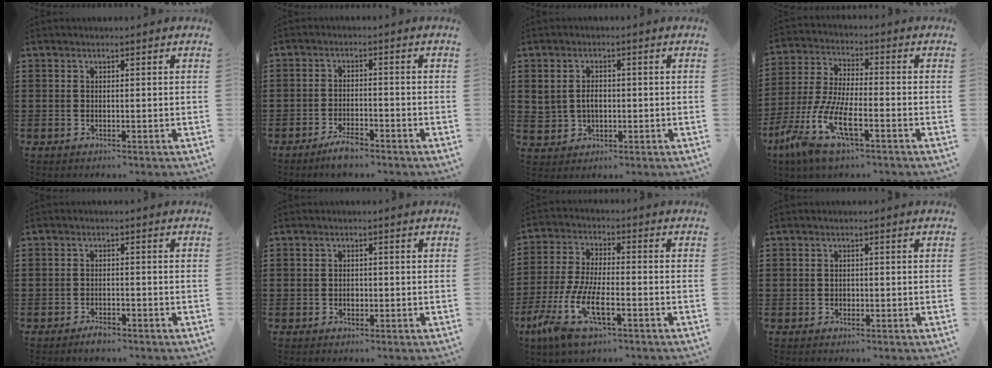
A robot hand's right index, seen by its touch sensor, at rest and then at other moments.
{"total": 3.2, "force": [-2.5, 0.7, 1.9], "torque": [-0.038, 0.006, -0.050]}
{"total": 2.9, "force": [0.1, 2.3, 1.8], "torque": [-0.047, 0.007, -0.002]}
{"total": 10.3, "force": [-5.9, 2.6, 8.1], "torque": [-0.200, -0.017, -0.120]}
{"total": 1.8, "force": [-1.5, 0.5, 0.9], "torque": [-0.016, 0.001, -0.028]}
{"total": 1.3, "force": [-0.3, 1.0, 0.9], "torque": [-0.017, 0.004, -0.005]}
{"total": 9.8, "force": [-4.9, 3.0, 8.0], "torque": [-0.191, -0.013, -0.096]}
{"total": 0.7, "force": [-0.1, 0.6, 0.3], "torque": [-0.006, 0.002, -0.002]}